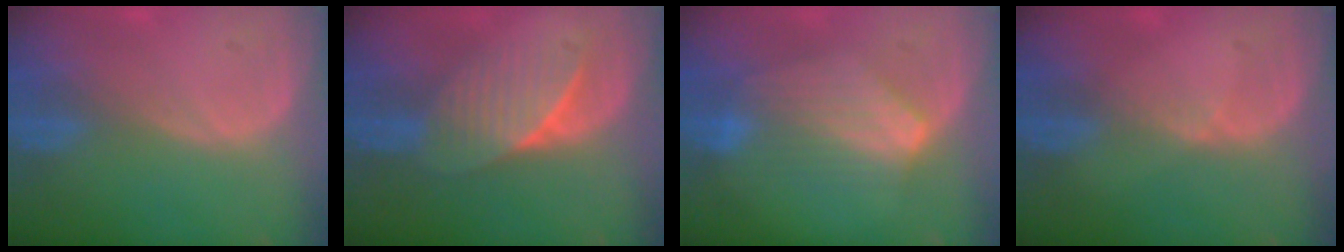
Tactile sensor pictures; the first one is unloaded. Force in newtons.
{"total": 7.7, "press": 6.8, "slide": 3.5}
{"total": 7.0, "press": 7.0, "slide": 0.2}
{"total": 1.4, "press": 0.9, "slide": 1.1}